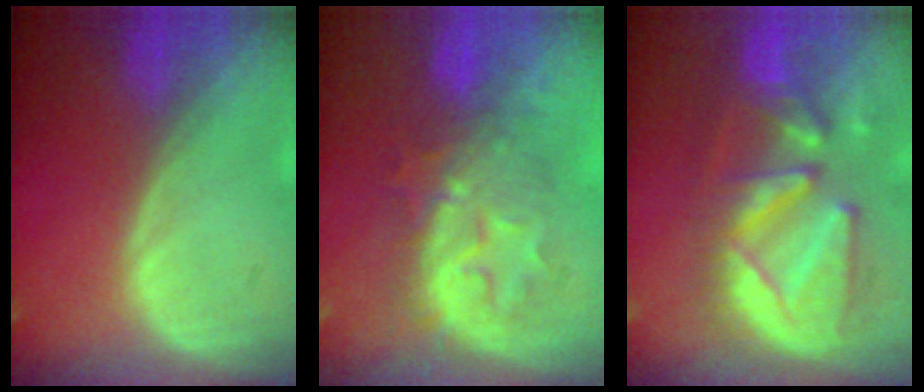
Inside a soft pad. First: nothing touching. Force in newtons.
{"total": 8.4, "press": 8.1, "slide": 2.2}
{"total": 10.9, "press": 10.6, "slide": 2.8}